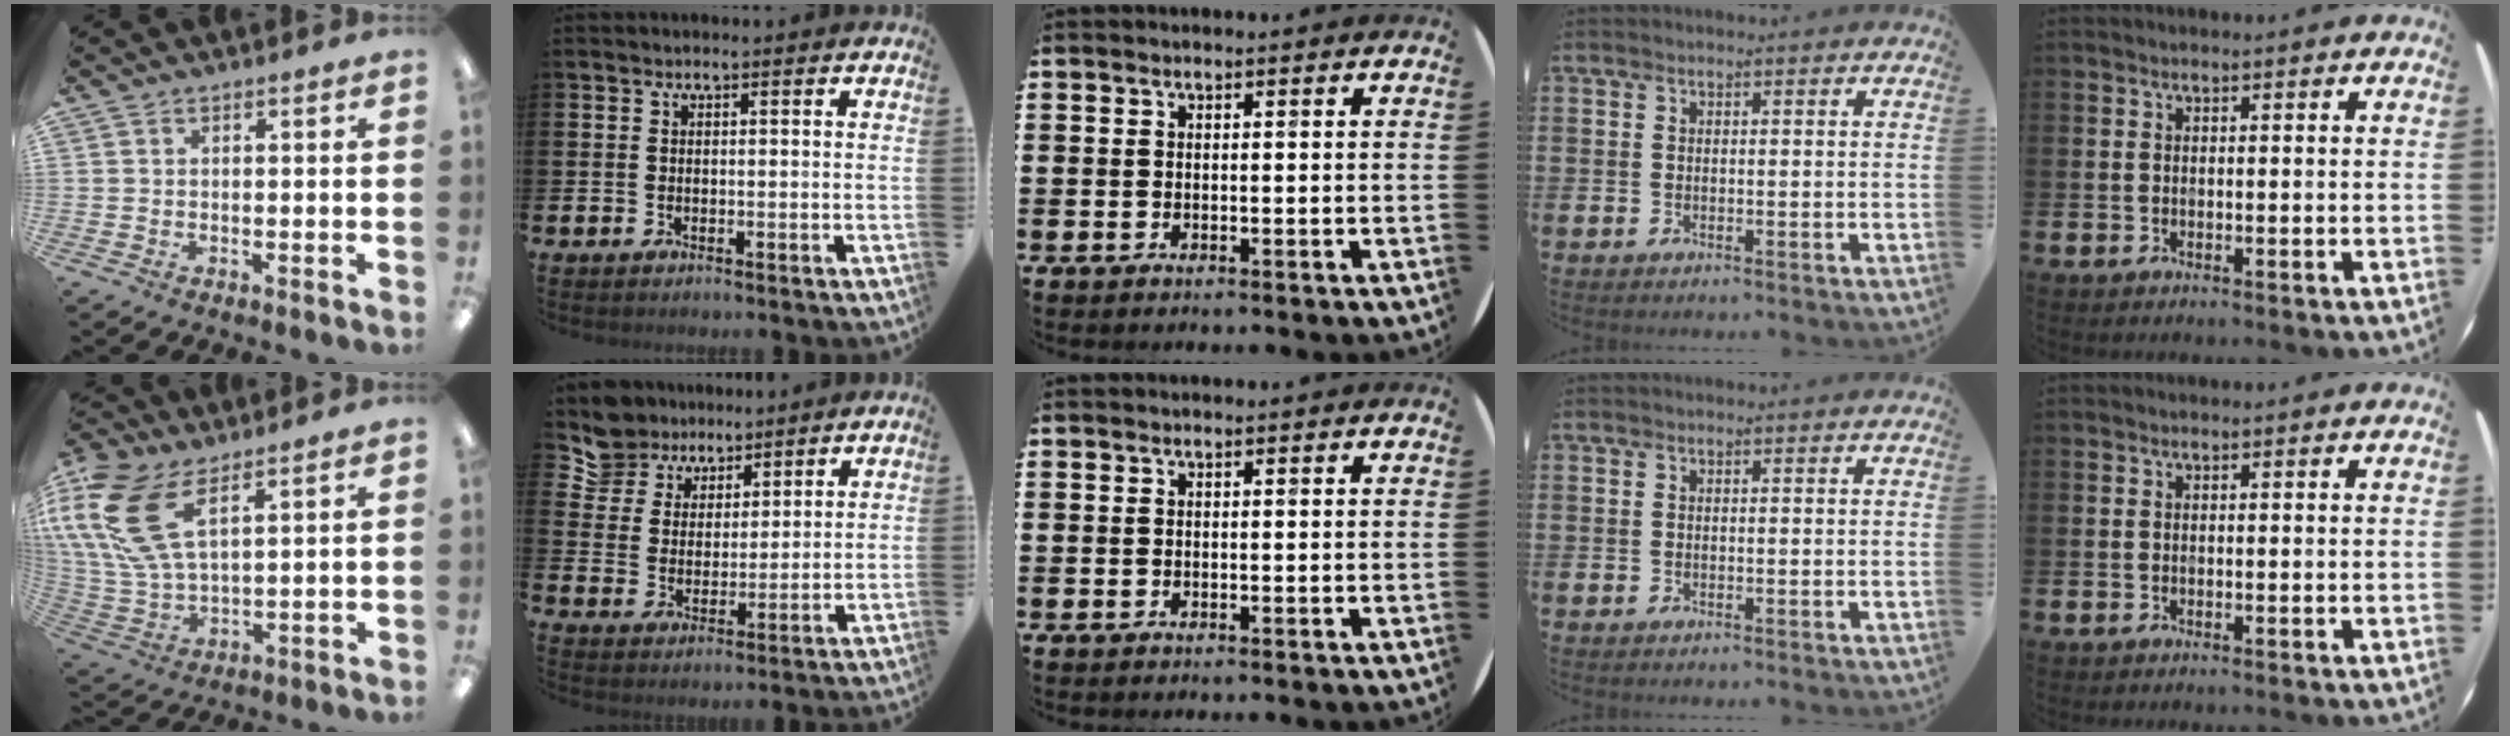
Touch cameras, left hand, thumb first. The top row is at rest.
{"thumb": {"total": 17.5, "force": [9.0, 7.7, 12.8], "torque": [-0.297, -0.036, 0.158]}, "index": {"total": 6.9, "force": [6.3, 2.7, -0.8], "torque": [-0.031, -0.040, 0.118]}}